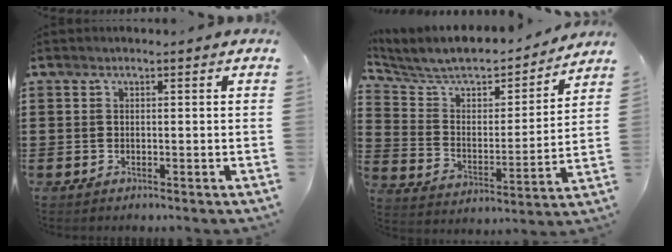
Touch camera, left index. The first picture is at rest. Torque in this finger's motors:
{"motor_torque": [1.73, -0.40, 0.18, -0.01]}